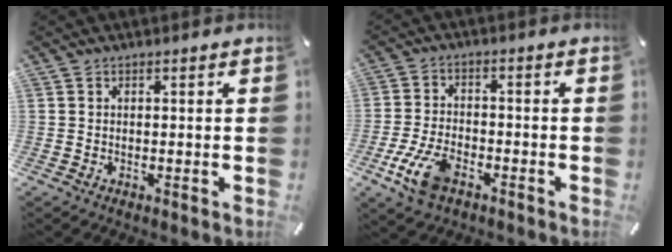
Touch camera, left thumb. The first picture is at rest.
{"total": 9.6, "force": [-4.7, 5.1, 6.7], "torque": [-0.152, 0.009, -0.087]}